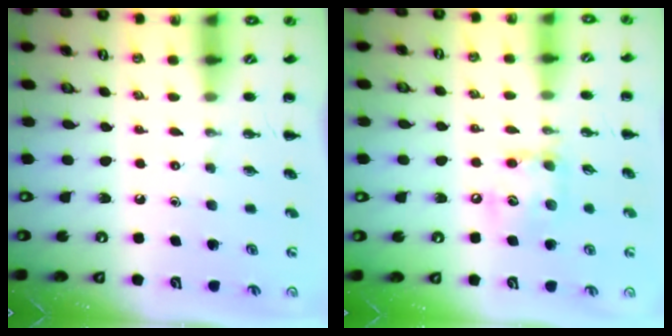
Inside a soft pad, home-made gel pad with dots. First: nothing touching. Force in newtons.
{"total": 11.6, "press": 11.4, "slide": 1.8}